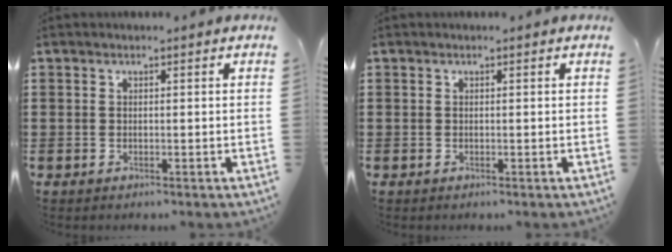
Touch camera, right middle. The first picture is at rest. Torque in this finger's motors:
{"motor_torque": [0.00, 0.00, 0.07, 0.01]}